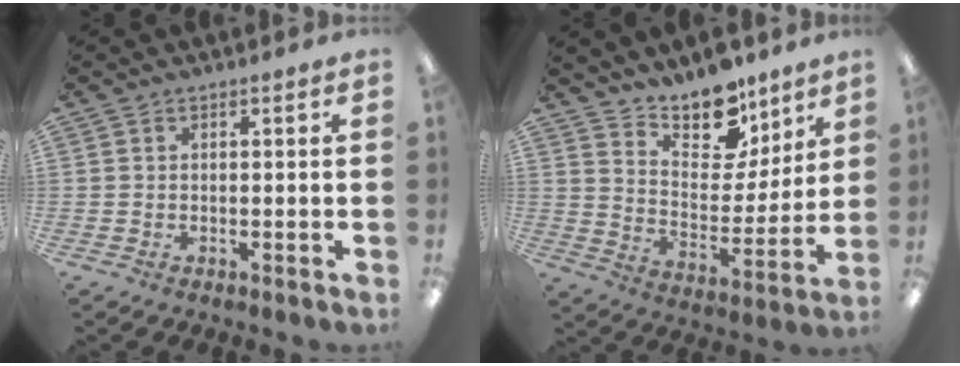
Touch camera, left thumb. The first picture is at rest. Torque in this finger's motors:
{"motor_torque": [0.32, 0.26, -0.01, -0.32, 0.03]}